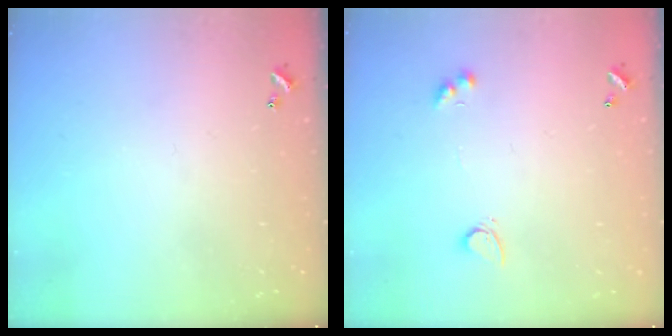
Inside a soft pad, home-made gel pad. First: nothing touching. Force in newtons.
{"total": 2.9, "press": 2.6, "slide": 1.3}